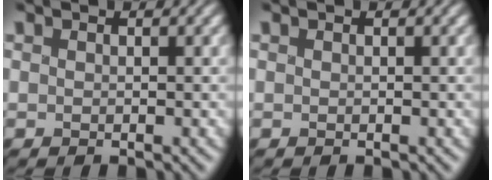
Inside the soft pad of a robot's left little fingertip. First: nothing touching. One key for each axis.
{"total": 0.0}